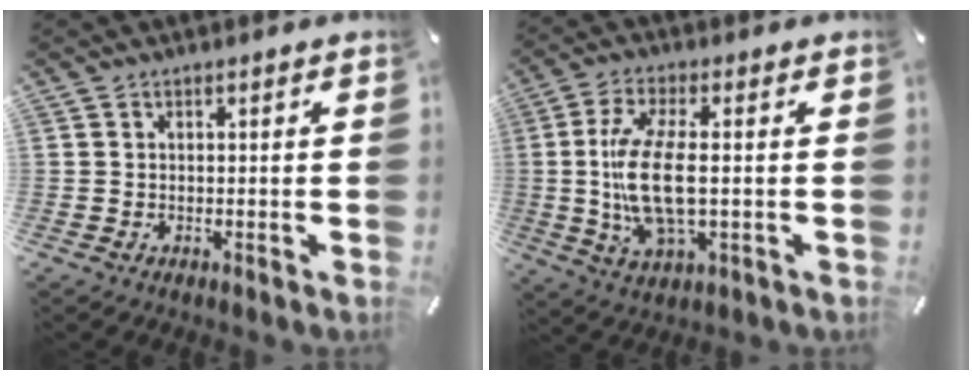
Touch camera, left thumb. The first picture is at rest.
{"total": 13.5, "force": [0.0, 5.0, 12.5], "torque": [-0.267, -0.016, -0.004]}